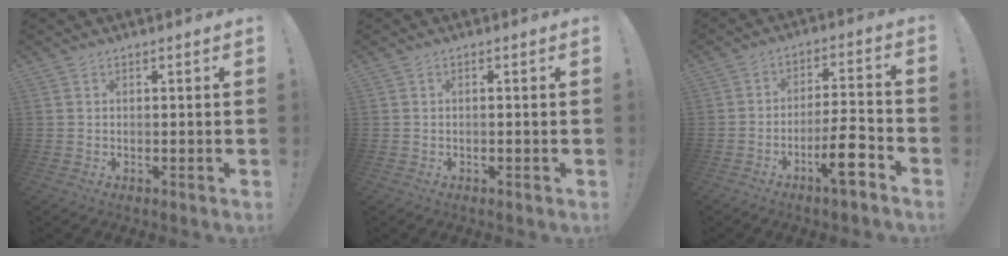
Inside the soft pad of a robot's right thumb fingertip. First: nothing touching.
{"total": 0.6, "force": [-0.4, -0.1, 0.5], "torque": [-0.017, 0.003, -0.006]}
{"total": 11.0, "force": [-6.0, 2.7, 8.9], "torque": [-0.129, 0.031, -0.100]}